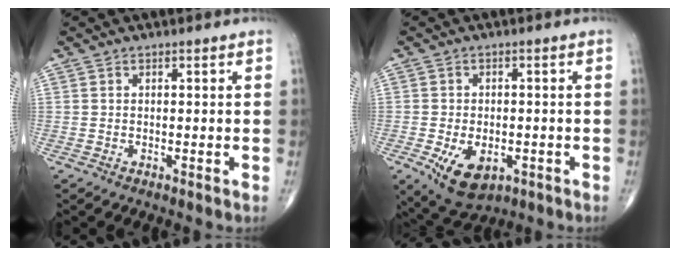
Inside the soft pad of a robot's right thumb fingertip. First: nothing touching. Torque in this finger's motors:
{"motor_torque": [0.10, 0.36, 0.52, 0.24, 0.06]}